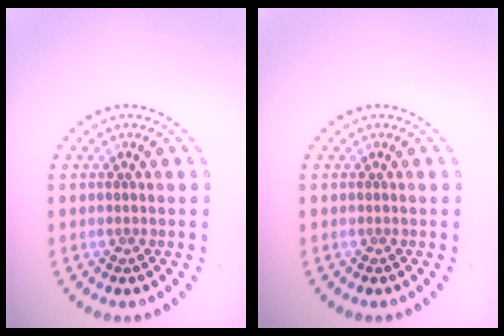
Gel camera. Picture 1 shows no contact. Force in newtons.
{"total": 0.0}